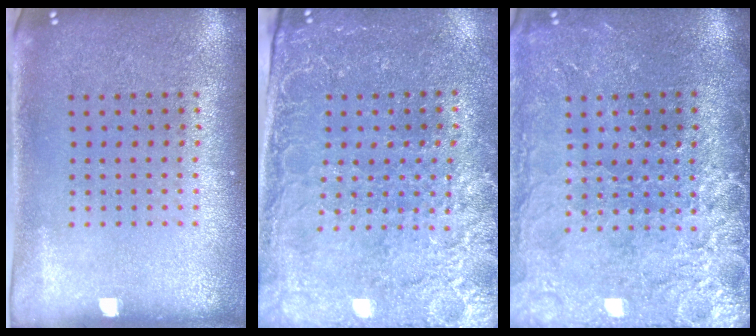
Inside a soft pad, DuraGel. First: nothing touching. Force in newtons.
{"total": 2.9, "press": 2.8, "slide": 0.8}
{"total": 3.8, "press": 3.4, "slide": 1.7}